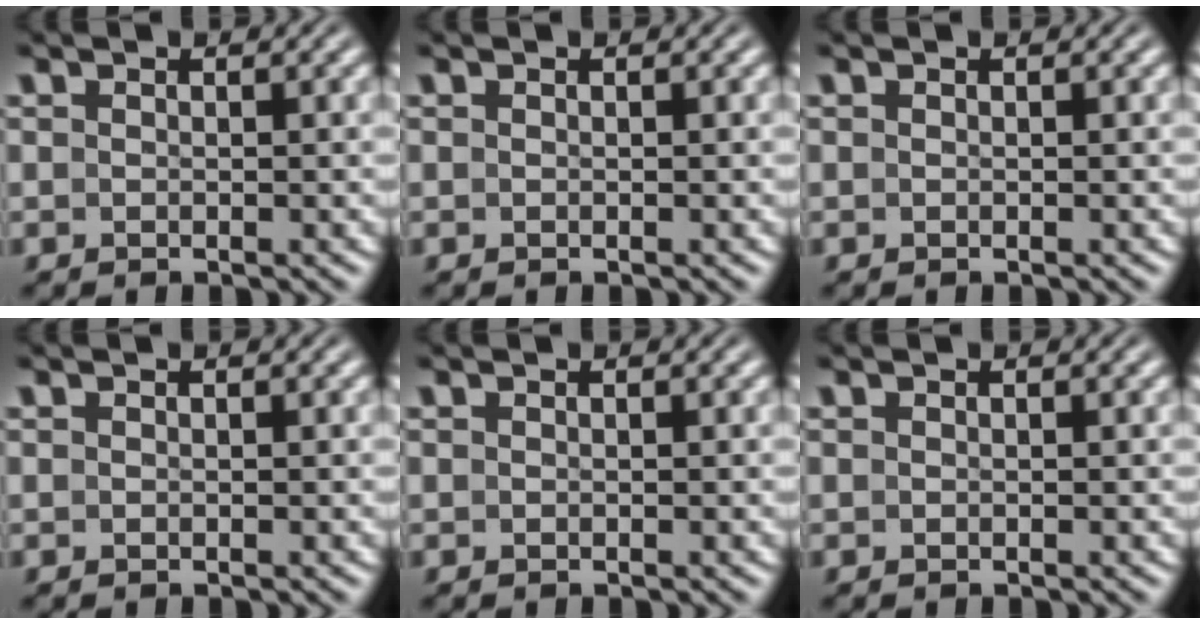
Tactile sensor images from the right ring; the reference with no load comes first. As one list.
[{"total": 0.0}, {"total": 0.0}, {"total": 0.0}, {"total": 0.0}, {"total": 0.0}]